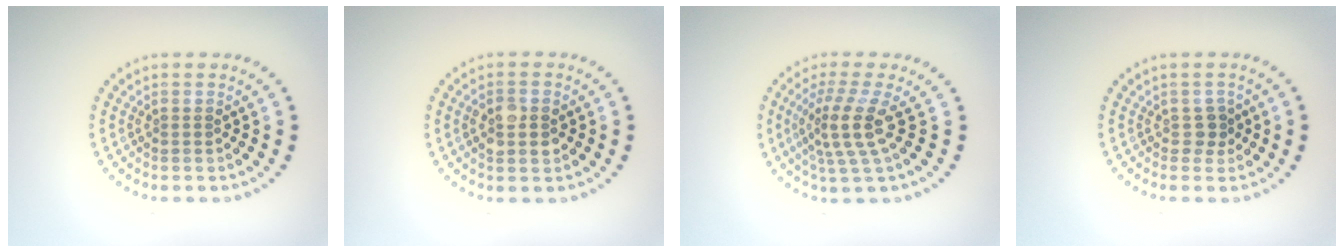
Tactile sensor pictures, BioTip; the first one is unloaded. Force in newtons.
{"total": 2.8, "press": 2.8, "slide": 0.2}
{"total": 3.8, "press": 2.8, "slide": 2.5}
{"total": 1.2, "press": 1.0, "slide": 0.7}